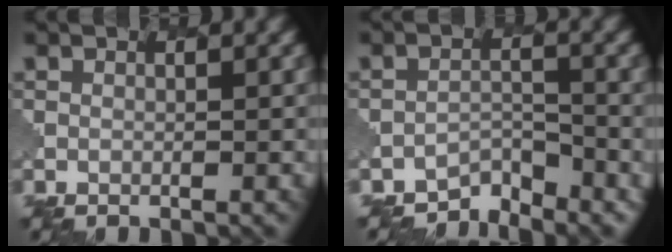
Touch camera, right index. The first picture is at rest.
{"total": 2.5, "force": [-2.3, 0.3, -0.8], "torque": [0.009, 0.005, -0.043]}